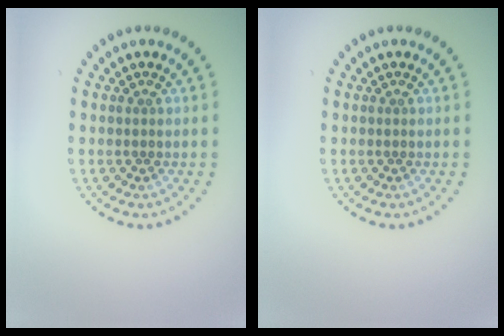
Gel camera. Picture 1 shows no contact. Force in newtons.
{"total": 0.0}